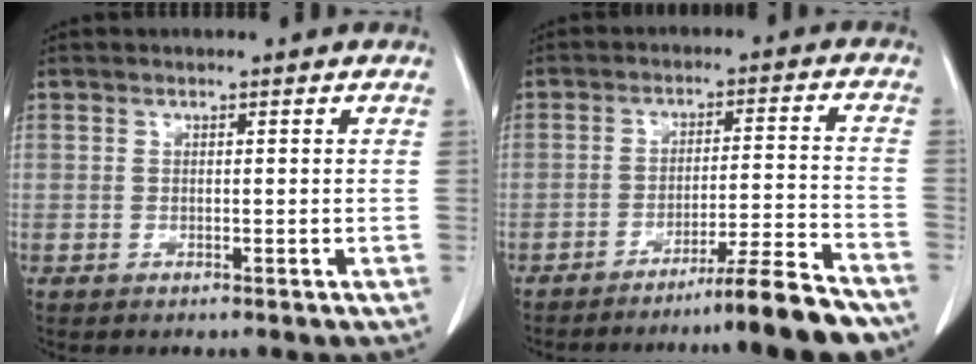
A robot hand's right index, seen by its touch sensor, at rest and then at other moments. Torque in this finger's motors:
{"motor_torque": [0.76, -1.00, 0.11, 0.02]}